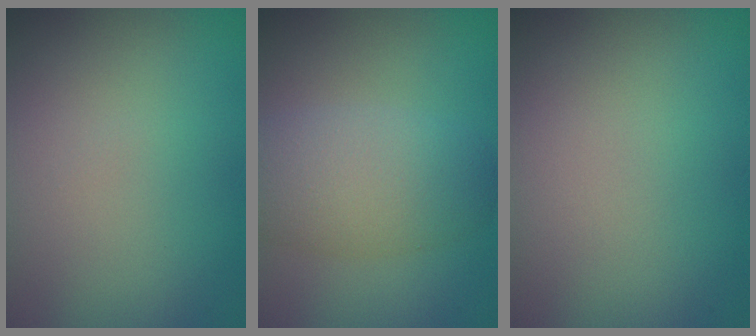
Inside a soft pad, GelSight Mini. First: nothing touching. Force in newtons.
{"total": 5.2, "press": 5.2, "slide": 0.1}
{"total": 0.0}